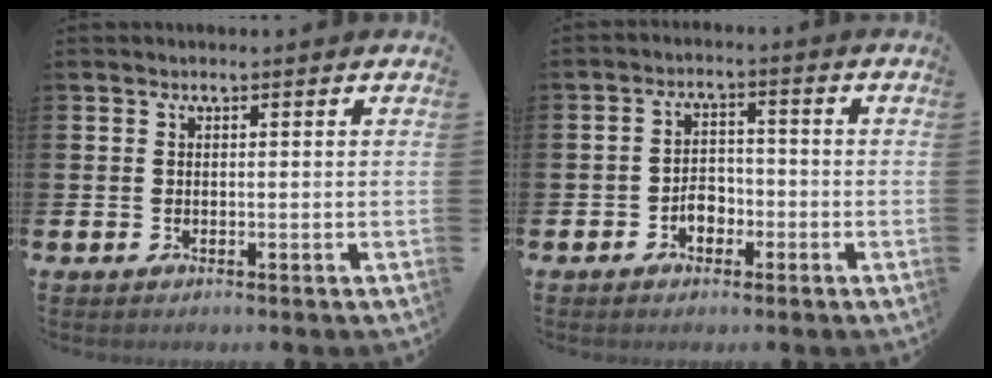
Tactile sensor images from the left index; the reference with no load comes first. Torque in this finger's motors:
{"motor_torque": [0.06, 0.15, 0.13, 0.04]}